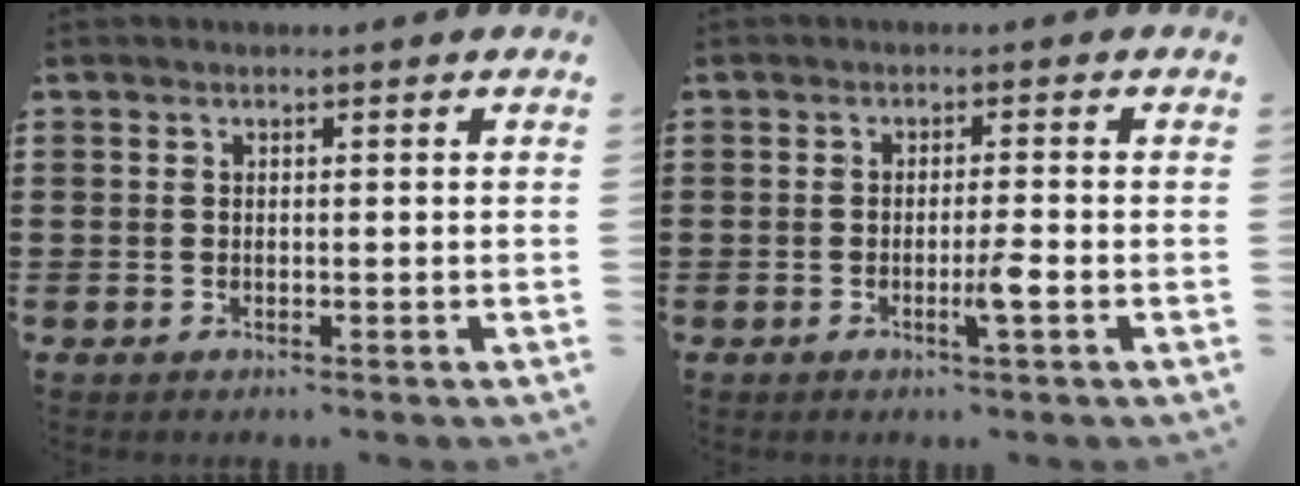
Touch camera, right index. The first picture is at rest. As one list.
[{"total": 3.4, "force": [-1.2, -0.1, 3.1], "torque": [-0.058, -0.008, -0.026]}]